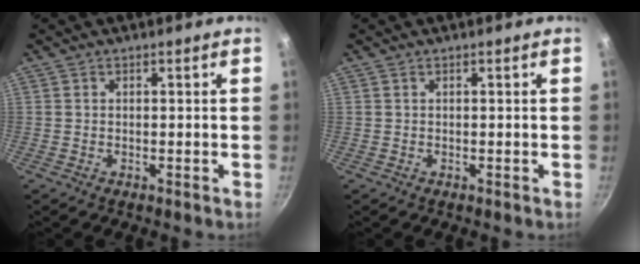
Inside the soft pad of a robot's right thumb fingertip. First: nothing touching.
{"total": 0.0}